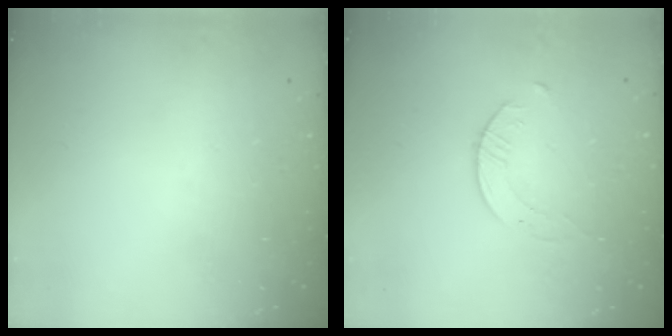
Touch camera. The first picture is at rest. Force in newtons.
{"total": 4.2, "press": 4.2, "slide": 0.5}